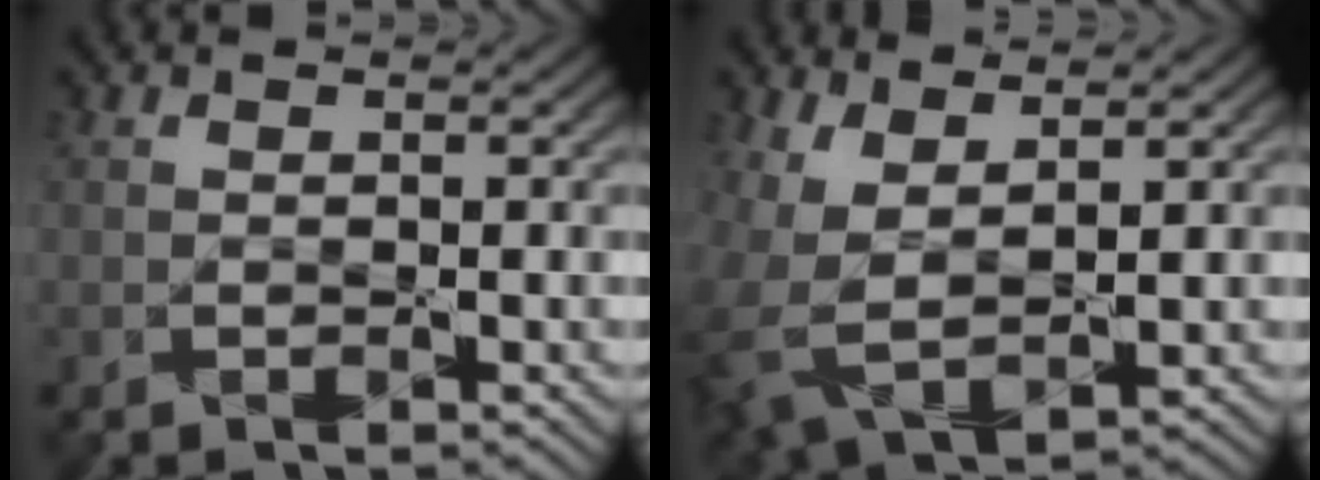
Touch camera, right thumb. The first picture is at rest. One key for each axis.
{"total": 8.1, "fx": 1.3, "fy": 4.9, "fz": 6.4, "tx": -0.186, "ty": -0.025, "tz": 0.037}